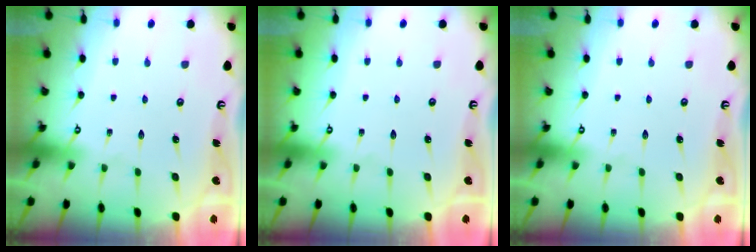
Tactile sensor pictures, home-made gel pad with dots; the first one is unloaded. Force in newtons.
{"total": 0.0}
{"total": 0.0}